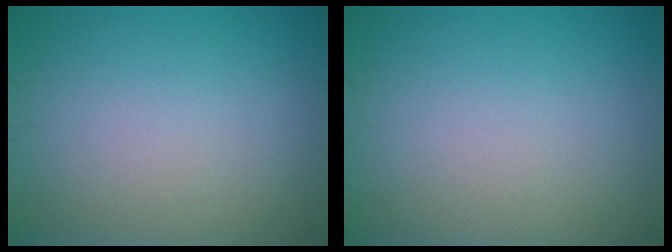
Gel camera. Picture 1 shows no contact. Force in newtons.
{"total": 0.0}